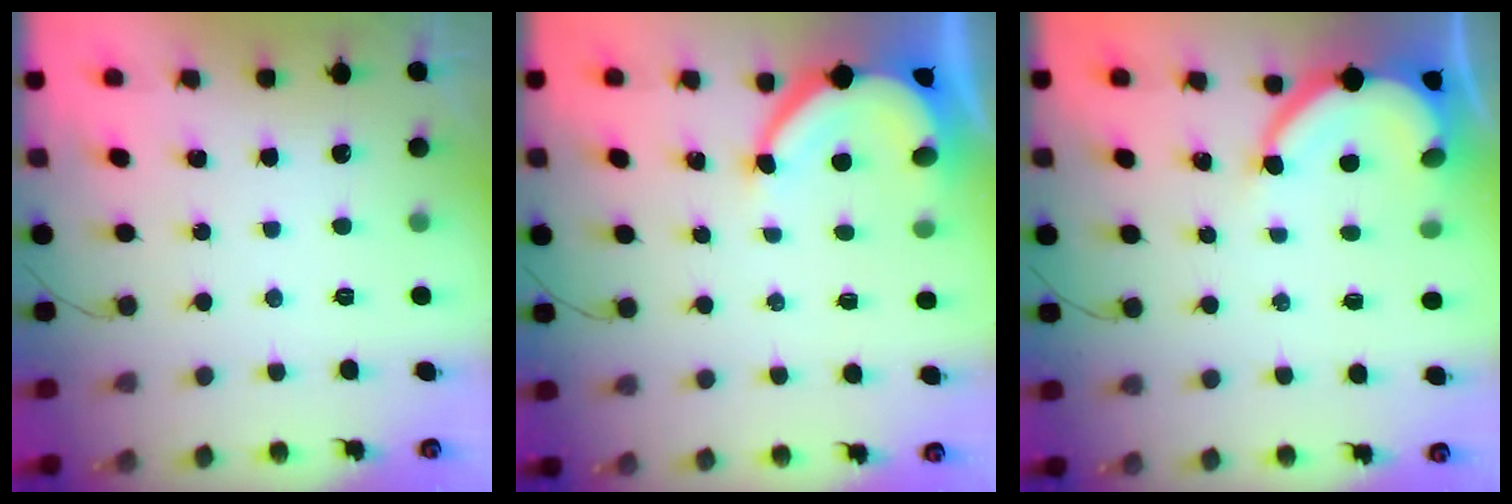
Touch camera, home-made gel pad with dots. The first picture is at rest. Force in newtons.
{"total": 7.5, "press": 7.4, "slide": 0.9}
{"total": 8.8, "press": 8.7, "slide": 0.8}